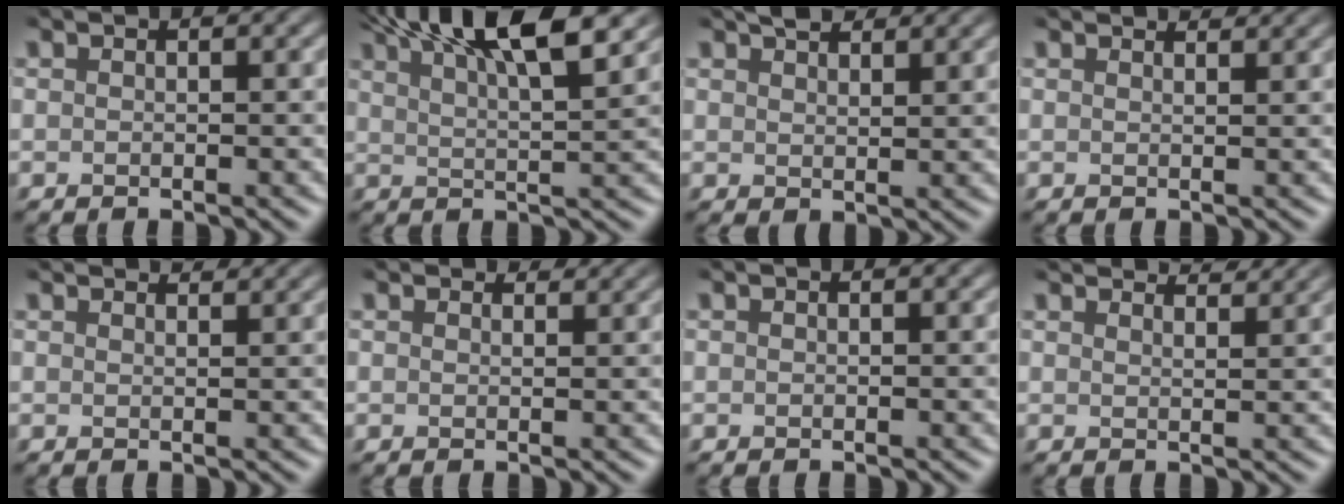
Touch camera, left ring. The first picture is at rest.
{"total": 9.7, "force": [5.9, 2.6, 7.2], "torque": [-0.096, 0.025, 0.077]}
{"total": 3.2, "force": [2.6, 1.1, 1.5], "torque": [-0.025, 0.007, 0.048]}
{"total": 2.5, "force": [2.4, 0.4, 0.7], "torque": [-0.010, 0.005, 0.024]}
{"total": 2.8, "force": [2.7, 0.4, 0.9], "torque": [-0.009, 0.006, 0.025]}
{"total": 2.1, "force": [2.1, 0.2, 0.4], "torque": [-0.015, -0.001, 0.022]}
{"total": 0.0}
{"total": 4.9, "force": [4.5, 0.7, 1.7], "torque": [-0.013, 0.013, 0.039]}